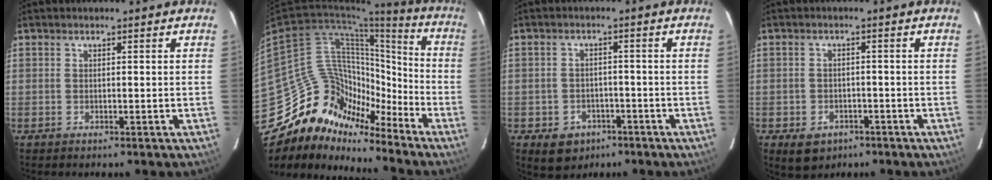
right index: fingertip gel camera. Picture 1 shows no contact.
{"total": 16.4, "force": [-13.3, 9.1, 3.1], "torque": [-0.048, 0.055, -0.240]}
{"total": 6.6, "force": [-3.5, 5.2, 2.1], "torque": [-0.053, 0.011, -0.035]}
{"total": 5.7, "force": [-3.1, 4.3, 2.2], "torque": [-0.051, 0.005, -0.035]}